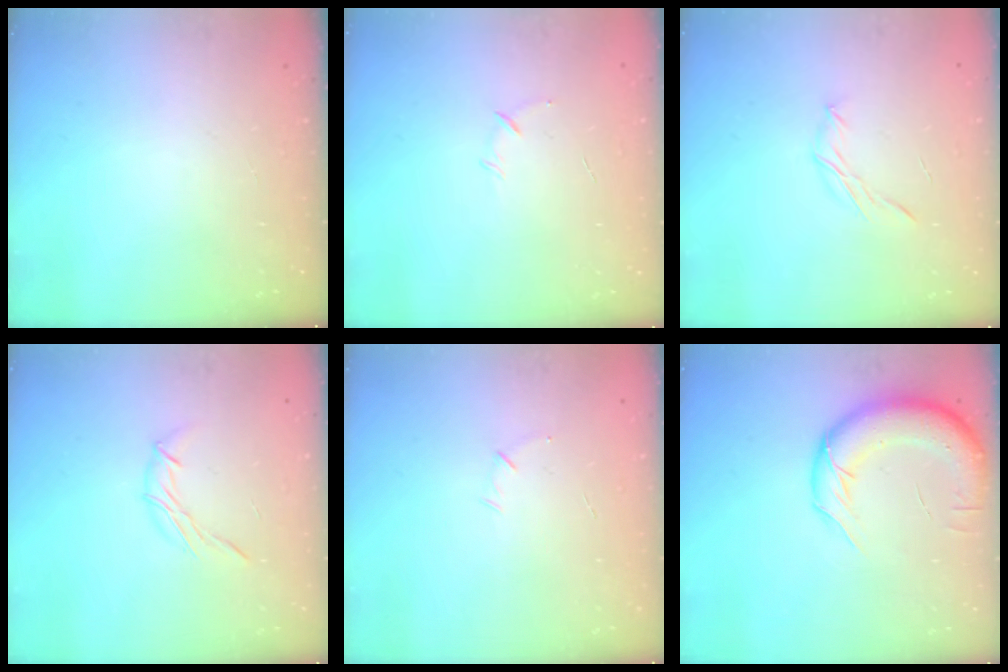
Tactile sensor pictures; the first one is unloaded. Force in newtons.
{"total": 5.0, "press": 4.8, "slide": 1.3}
{"total": 5.8, "press": 5.7, "slide": 1.2}
{"total": 6.3, "press": 6.2, "slide": 0.8}
{"total": 3.3, "press": 3.1, "slide": 0.9}
{"total": 12.8, "press": 12.5, "slide": 2.9}